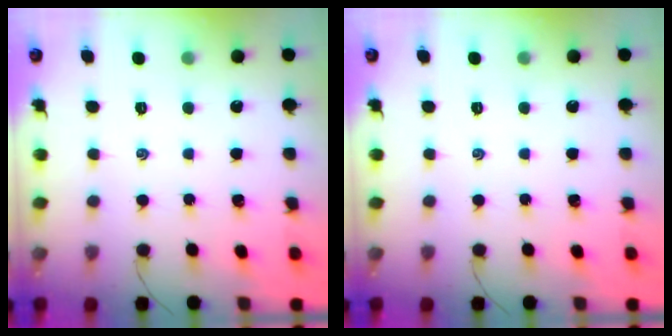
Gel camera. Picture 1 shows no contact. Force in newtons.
{"total": 0.0}